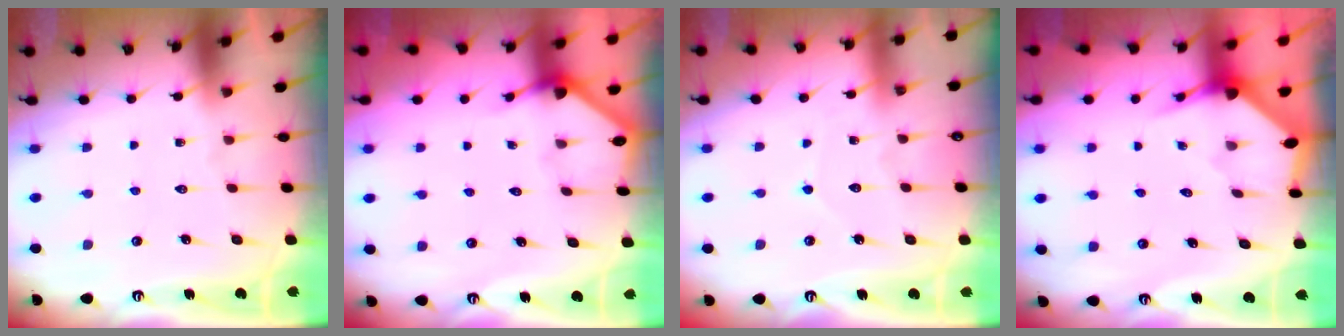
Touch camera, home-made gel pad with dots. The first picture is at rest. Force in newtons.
{"total": 2.2, "press": 2.2, "slide": 0.1}
{"total": 3.3, "press": 3.3, "slide": 0.4}
{"total": 2.9, "press": 2.9, "slide": 0.3}